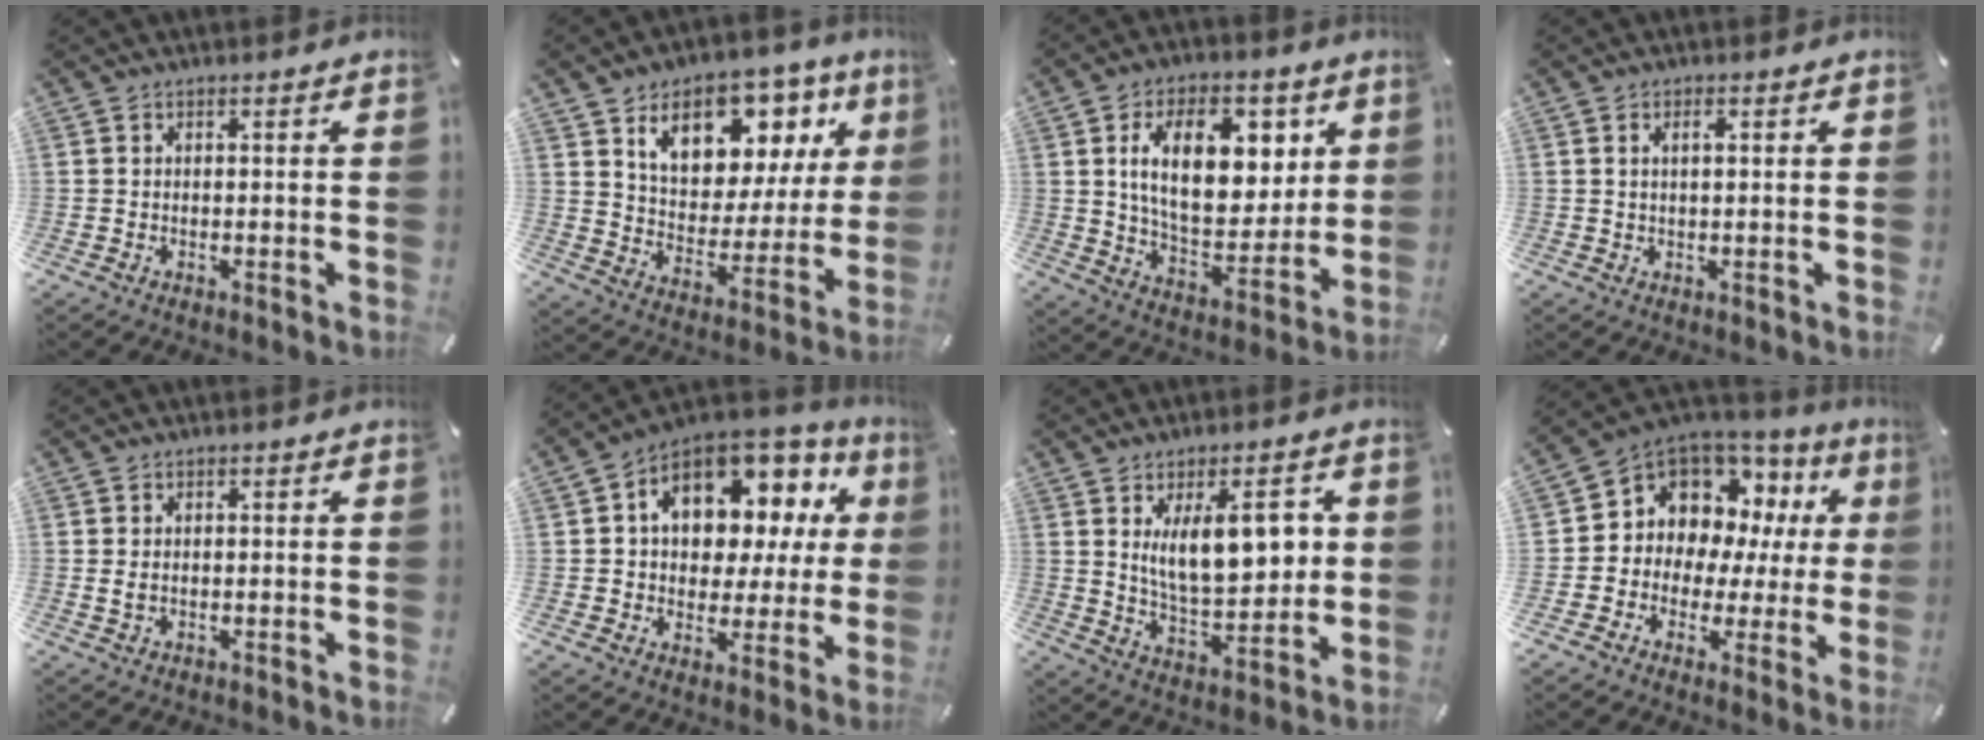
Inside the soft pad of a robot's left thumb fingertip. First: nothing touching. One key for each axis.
{"total": 15.8, "fx": 9.5, "fy": 10.1, "fz": 7.5, "tx": -0.114, "ty": -0.059, "tz": 0.167}
{"total": 18.0, "fx": 6.3, "fy": 10.9, "fz": 12.8, "tx": -0.208, "ty": -0.007, "tz": 0.111}
{"total": 2.2, "fx": 0.6, "fy": 0.8, "fz": 2.0, "tx": -0.032, "ty": 0.002, "tz": 0.007}
{"total": 1.5, "fx": 0.2, "fy": 0.9, "fz": 1.2, "tx": -0.016, "ty": 0.000, "tz": 0.001}
{"total": 13.6, "fx": 5.0, "fy": 9.7, "fz": 8.1, "tx": -0.128, "ty": -0.033, "tz": 0.092}
{"total": 14.5, "fx": 4.2, "fy": 7.2, "fz": 11.9, "tx": -0.180, "ty": -0.006, "tz": 0.070}
{"total": 9.9, "fx": 4.8, "fy": 8.2, "fz": 2.9, "tx": -0.064, "ty": -0.051, "tz": 0.094}